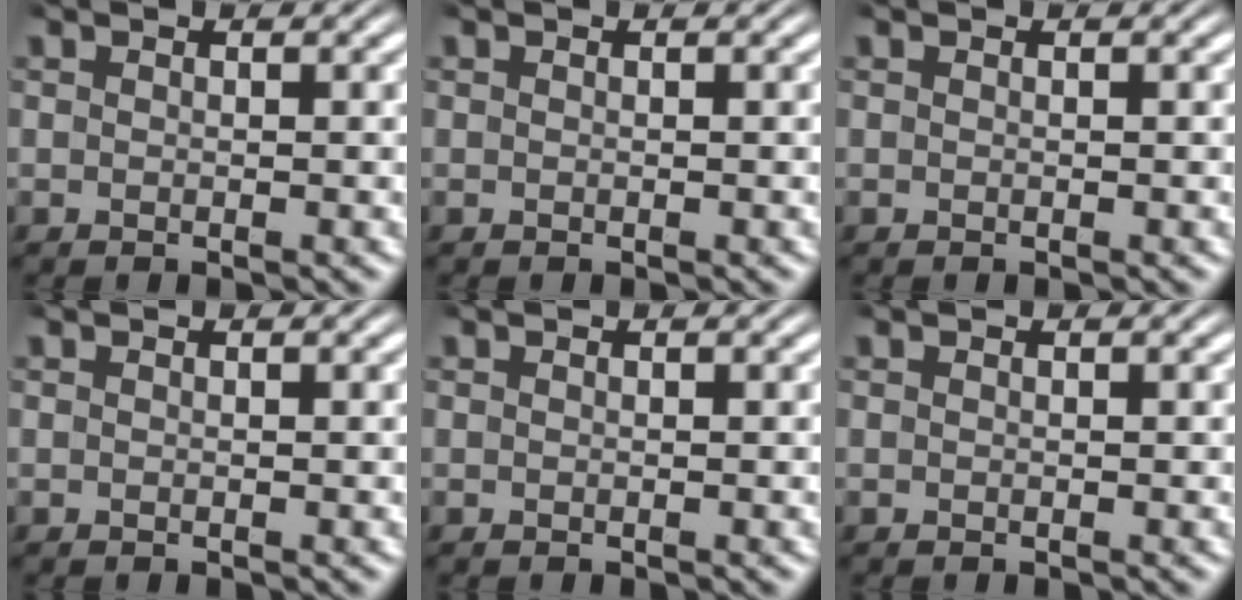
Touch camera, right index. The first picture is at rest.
{"total": 0.0}
{"total": 0.0}
{"total": 0.0}
{"total": 0.0}
{"total": 0.0}